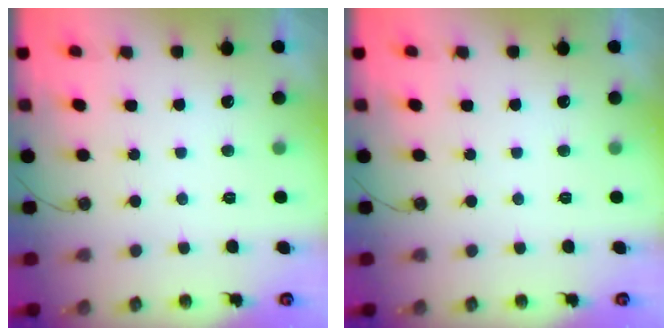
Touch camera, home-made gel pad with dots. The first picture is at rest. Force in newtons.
{"total": 0.0}